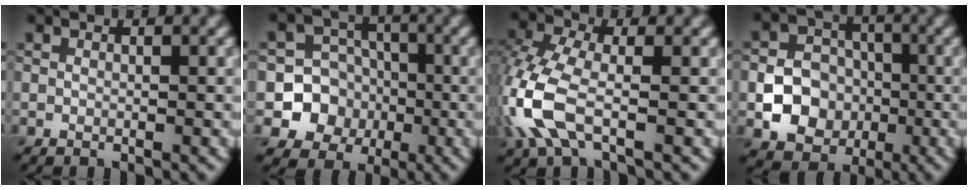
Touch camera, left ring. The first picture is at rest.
{"total": 7.5, "force": [-2.0, 7.1, 1.5], "torque": [-0.004, 0.002, -0.059]}
{"total": 6.9, "force": [-2.4, 3.4, 5.5], "torque": [-0.159, 0.001, -0.061]}
{"total": 8.7, "force": [-2.0, 7.8, 3.3], "torque": [-0.039, -0.006, -0.055]}